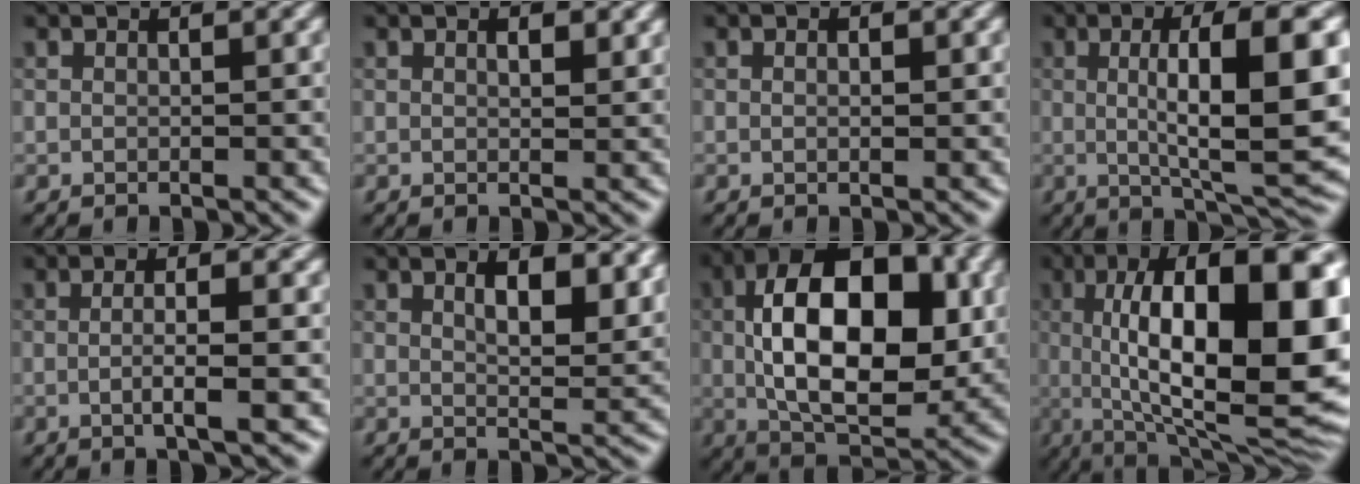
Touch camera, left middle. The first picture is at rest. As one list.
[{"total": 1.4, "force": [0.6, 0.5, 1.1], "torque": [-0.009, 0.004, 0.012]}, {"total": 0.7, "force": [-0.7, -0.3, 0.0], "torque": [-0.007, 0.000, 0.007]}, {"total": 10.1, "force": [0.3, 2.0, 9.9], "torque": [-0.149, 0.005, 0.019]}, {"total": 3.1, "force": [-1.3, 0.1, 2.8], "torque": [-0.054, 0.003, -0.008]}, {"total": 4.6, "force": [1.9, 1.7, 3.8], "torque": [-0.061, -0.001, 0.045]}, {"total": 12.6, "force": [-0.2, 6.6, 10.7], "torque": [-0.178, 0.010, 0.008]}, {"total": 15.5, "force": [0.8, 4.7, 14.8], "torque": [-0.193, 0.020, 0.023]}]